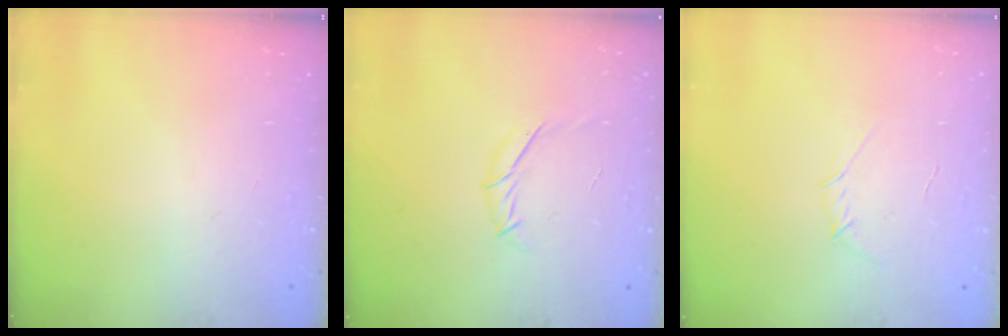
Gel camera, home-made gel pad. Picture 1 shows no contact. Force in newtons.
{"total": 6.4, "press": 6.2, "slide": 1.5}
{"total": 3.5, "press": 3.4, "slide": 0.8}